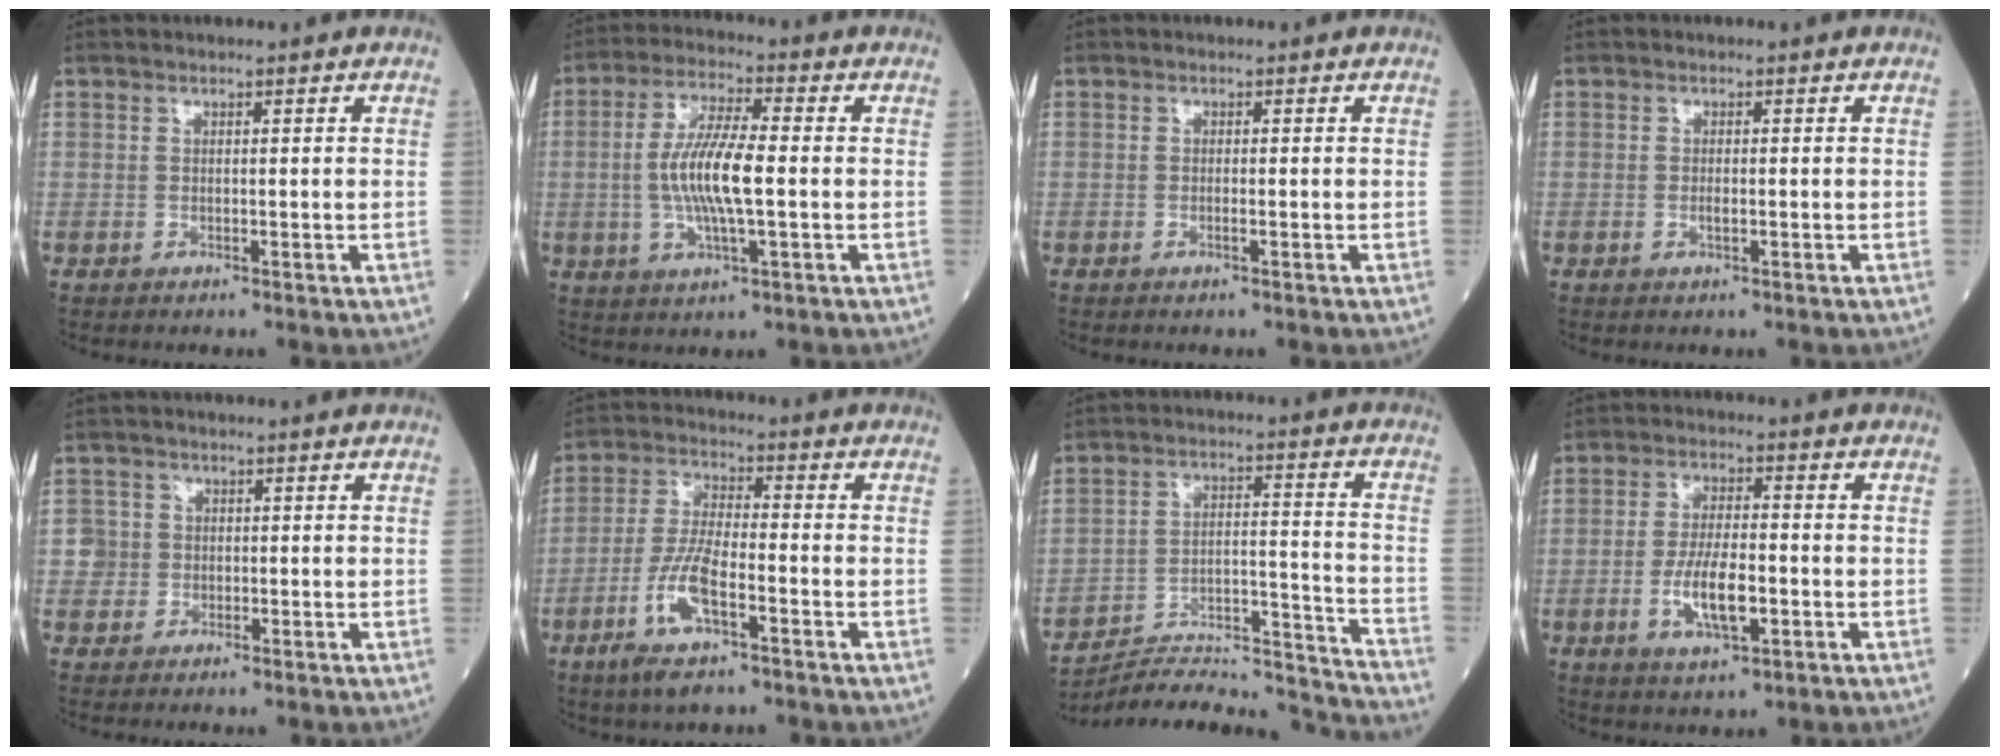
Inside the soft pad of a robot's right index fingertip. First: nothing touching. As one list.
[{"total": 10.0, "force": [-0.6, 1.7, 9.8], "torque": [-0.196, 0.000, -0.015]}, {"total": 0.8, "force": [-0.3, -0.1, 0.7], "torque": [-0.015, 0.000, -0.006]}, {"total": 1.2, "force": [-0.3, 0.3, 1.1], "torque": [-0.025, -0.001, -0.006]}, {"total": 2.3, "force": [-0.3, 2.3, -0.1], "torque": [0.011, 0.008, -0.010]}, {"total": 9.0, "force": [-4.4, 1.7, 7.7], "torque": [-0.163, -0.014, -0.084]}, {"total": 20.2, "force": [-19.8, -1.2, 3.9], "torque": [-0.053, 0.012, -0.296]}, {"total": 7.8, "force": [-2.2, 2.3, 7.2], "torque": [-0.142, -0.002, -0.038]}]